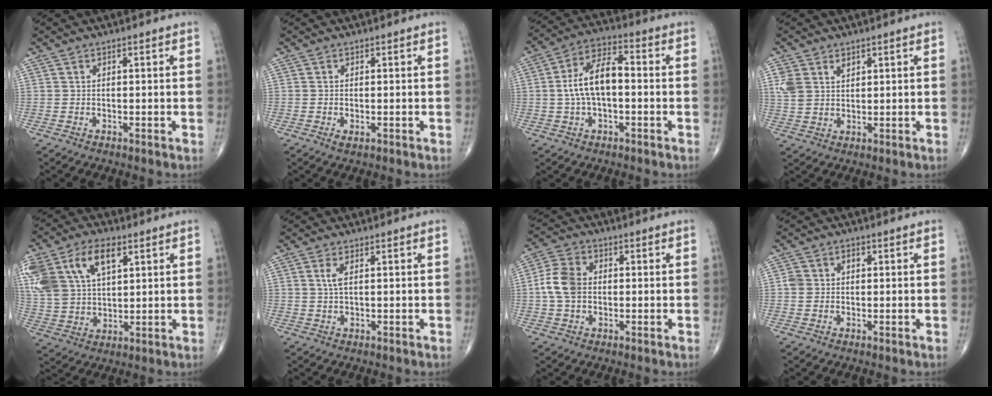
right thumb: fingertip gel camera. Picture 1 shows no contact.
{"total": 1.3, "force": [-0.4, 0.5, 1.1], "torque": [-0.020, -0.004, -0.006]}
{"total": 10.6, "force": [-0.3, 5.3, 9.2], "torque": [-0.174, 0.033, -0.012]}
{"total": 5.2, "force": [2.3, 3.6, 2.9], "torque": [-0.048, -0.005, 0.053]}
{"total": 19.3, "force": [8.1, 11.5, 13.2], "torque": [-0.293, 0.012, 0.156]}
{"total": 2.2, "force": [0.7, 0.7, 2.0], "torque": [-0.046, 0.002, 0.018]}
{"total": 7.4, "force": [-0.1, 5.4, 5.0], "torque": [-0.100, 0.016, -0.009]}
{"total": 2.8, "force": [0.3, 2.4, 1.2], "torque": [-0.012, 0.010, 0.007]}